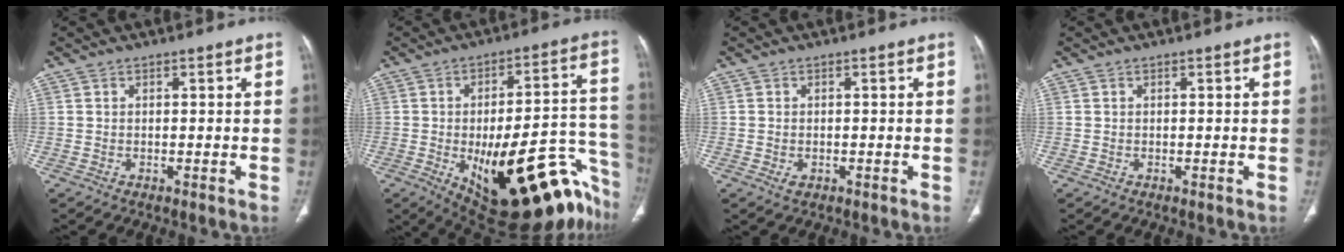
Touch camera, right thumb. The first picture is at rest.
{"total": 32.9, "force": [-14.6, 12.6, 26.6], "torque": [-0.258, 0.068, -0.181]}
{"total": 1.5, "force": [-0.5, 1.1, 0.9], "torque": [-0.017, 0.004, -0.002]}
{"total": 0.0}